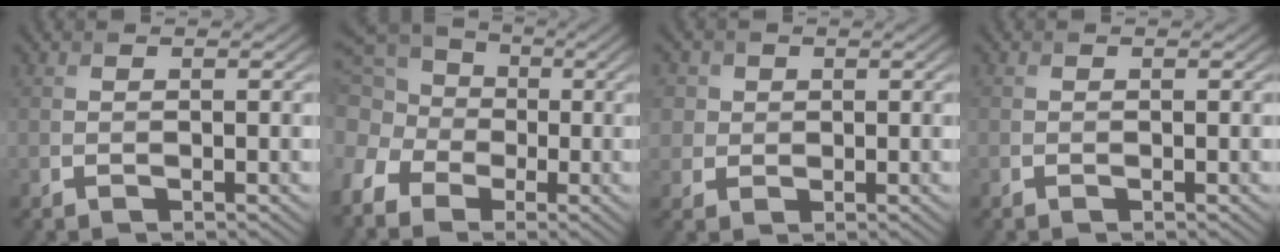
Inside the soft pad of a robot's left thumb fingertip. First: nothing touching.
{"total": 10.8, "force": [-2.9, 8.6, 5.7], "torque": [-0.157, -0.009, -0.088]}
{"total": 3.5, "force": [1.2, 3.2, 0.9], "torque": [-0.040, 0.000, 0.022]}
{"total": 0.0}